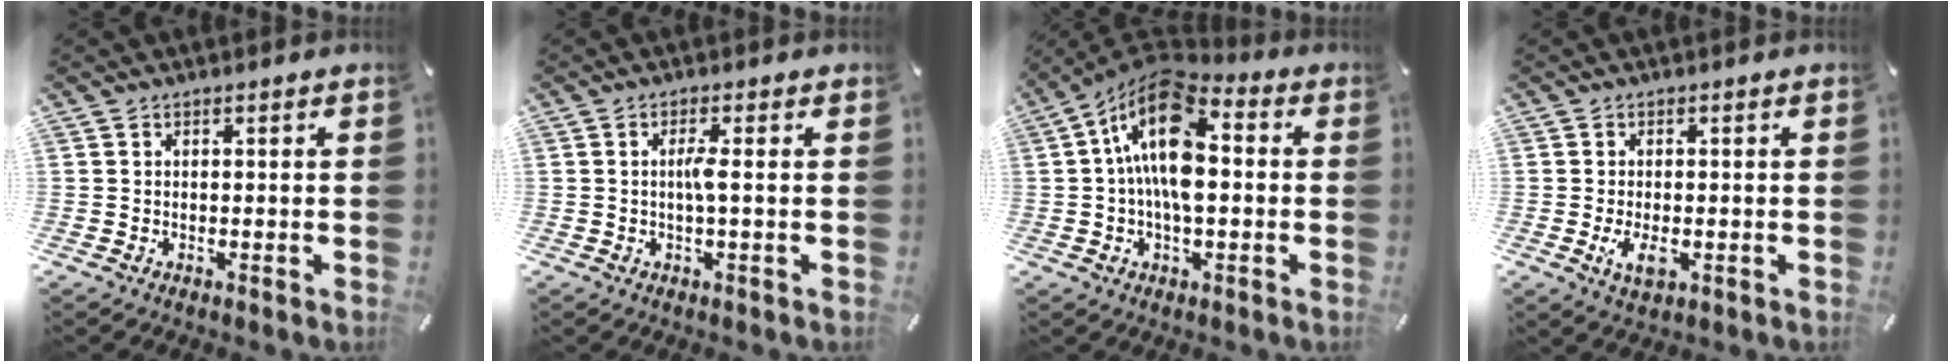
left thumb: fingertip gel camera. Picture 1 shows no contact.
{"total": 3.5, "force": [0.0, 0.4, 3.5], "torque": [-0.068, -0.003, -0.002]}
{"total": 15.4, "force": [1.6, 8.0, 13.0], "torque": [-0.248, -0.010, 0.027]}
{"total": 4.3, "force": [-1.1, 2.3, 3.5], "torque": [-0.087, -0.005, -0.022]}